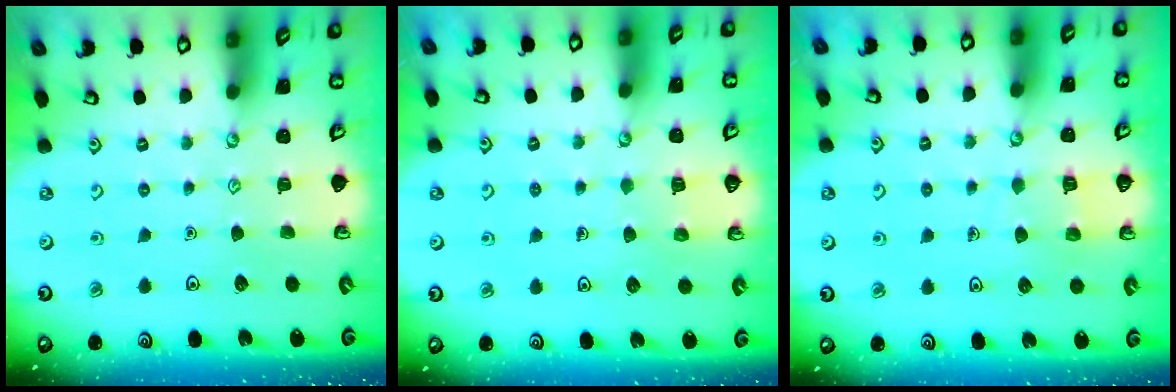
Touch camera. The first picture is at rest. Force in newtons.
{"total": 3.9, "press": 3.8, "slide": 0.3}
{"total": 5.7, "press": 5.6, "slide": 0.4}